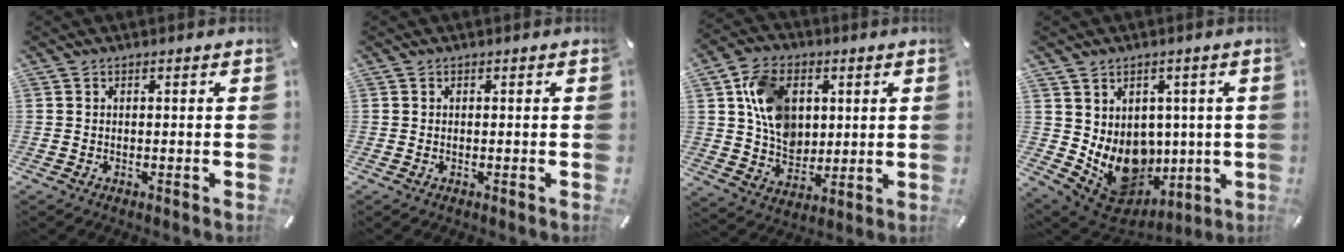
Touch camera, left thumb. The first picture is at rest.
{"total": 0.0}
{"total": 12.5, "force": [3.2, 10.0, 6.8], "torque": [-0.120, 0.015, 0.065]}
{"total": 11.6, "force": [-0.3, 10.6, 4.9], "torque": [-0.079, -0.027, 0.015]}